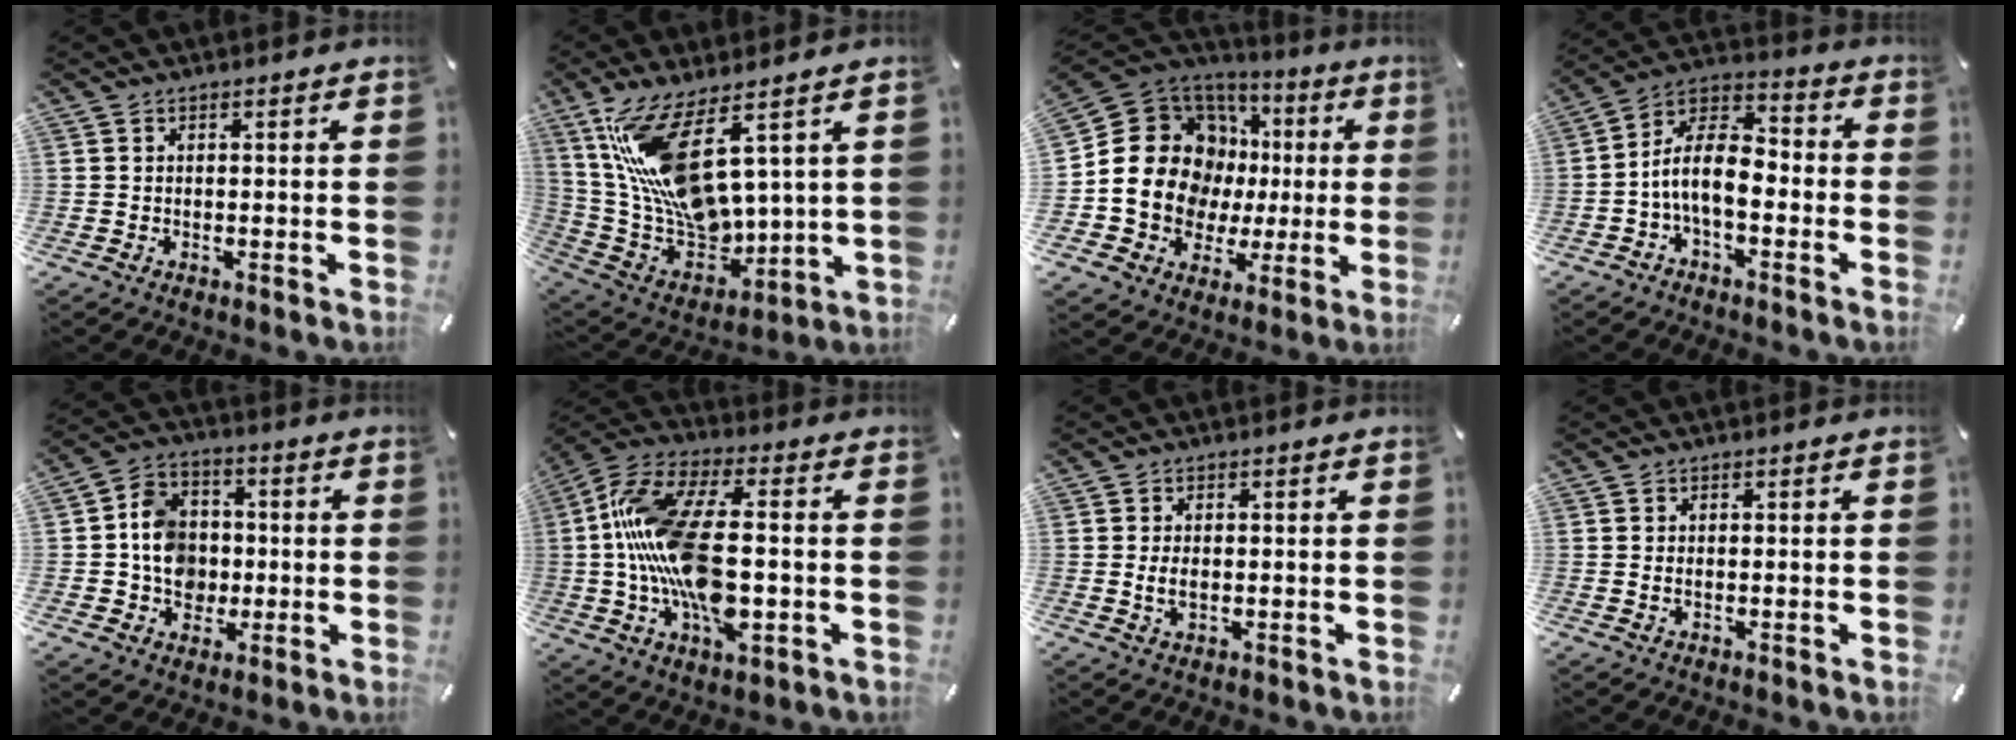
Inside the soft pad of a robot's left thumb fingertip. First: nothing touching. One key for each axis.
{"total": 17.7, "fx": 8.1, "fy": 8.5, "fz": 13.2, "tx": -0.288, "ty": -0.050, "tz": 0.145}
{"total": 17.2, "fx": 2.5, "fy": 15.2, "fz": 7.8, "tx": -0.147, "ty": -0.035, "tz": 0.062}
{"total": 10.9, "fx": -3.3, "fy": 6.0, "fz": 8.4, "tx": -0.177, "ty": 0.004, "tz": -0.063}
{"total": 10.5, "fx": -0.9, "fy": 9.2, "fz": 4.9, "tx": -0.106, "ty": 0.022, "tz": -0.013}
{"total": 20.4, "fx": -1.7, "fy": 10.3, "fz": 17.5, "tx": -0.357, "ty": 0.002, "tz": -0.025}
{"total": 2.9, "fx": -0.2, "fy": 1.6, "fz": 2.4, "tx": -0.054, "ty": 0.000, "tz": -0.006}
{"total": 1.1, "fx": -0.1, "fy": 0.5, "fz": 1.0, "tx": -0.019, "ty": 0.001, "tz": -0.002}